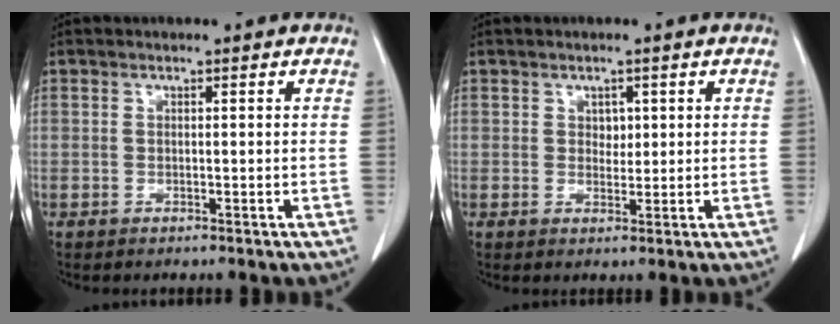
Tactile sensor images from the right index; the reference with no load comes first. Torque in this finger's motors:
{"motor_torque": [-0.12, 0.18, -0.01, 0.00]}